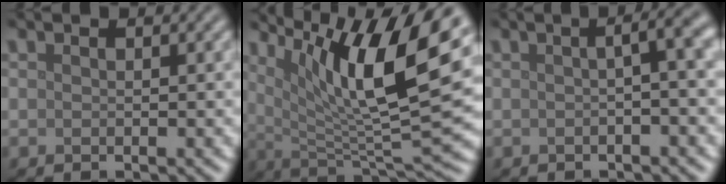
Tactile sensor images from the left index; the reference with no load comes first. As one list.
[{"total": 13.3, "force": [6.0, 3.4, 11.4], "torque": [-0.183, 0.000, 0.110]}, {"total": 3.9, "force": [0.2, 1.1, 3.7], "torque": [-0.037, 0.018, -0.002]}]